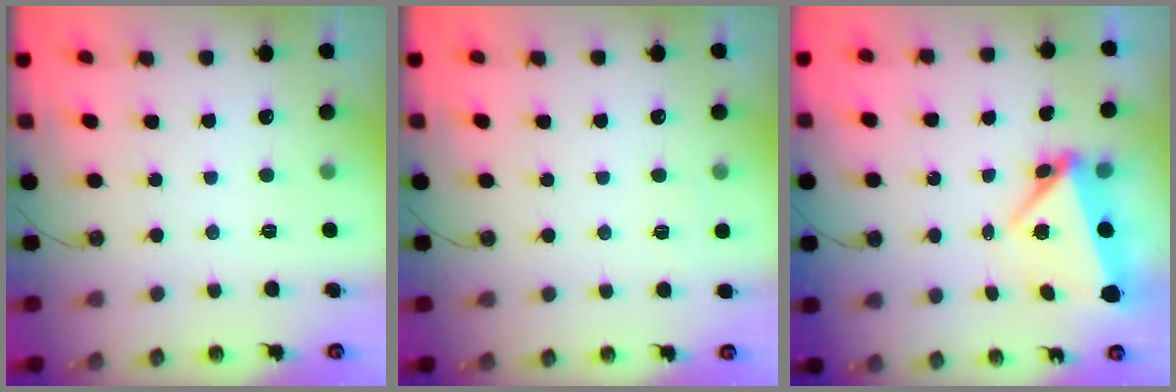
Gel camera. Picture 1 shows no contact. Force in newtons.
{"total": 2.9, "press": 2.9, "slide": 0.2}
{"total": 5.8, "press": 5.4, "slide": 2.1}